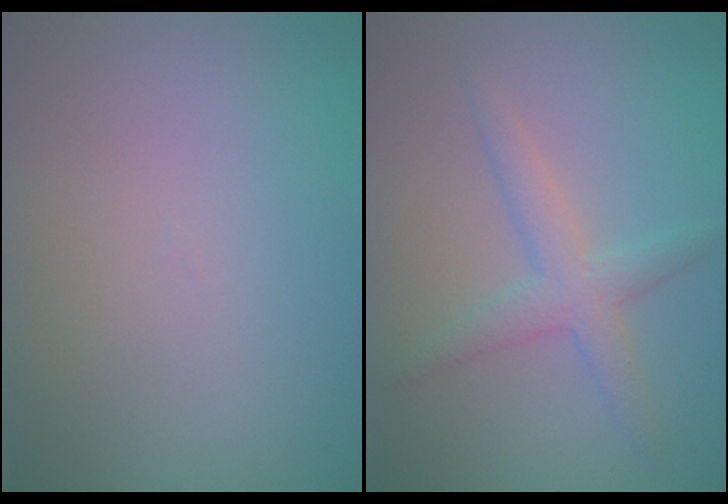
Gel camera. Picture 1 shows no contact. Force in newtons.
{"total": 3.0, "press": 3.0, "slide": 0.2}